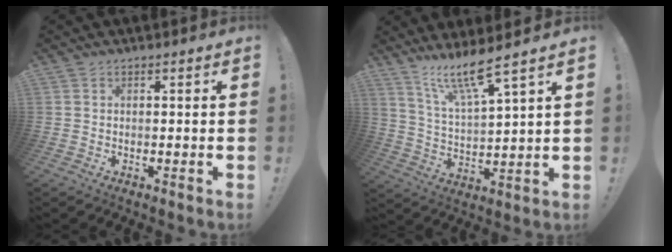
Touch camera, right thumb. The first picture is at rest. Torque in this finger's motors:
{"motor_torque": [-0.04, 0.05, 0.15, 0.22, 0.13]}